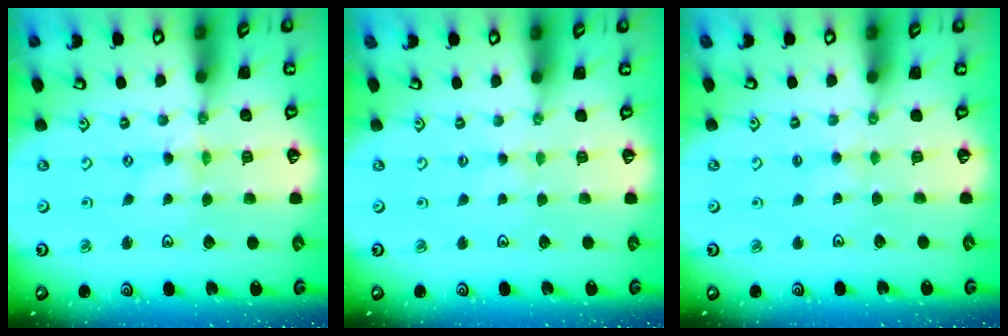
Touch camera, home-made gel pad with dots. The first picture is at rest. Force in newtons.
{"total": 1.9, "press": 1.9, "slide": 0.3}
{"total": 1.7, "press": 1.6, "slide": 0.4}